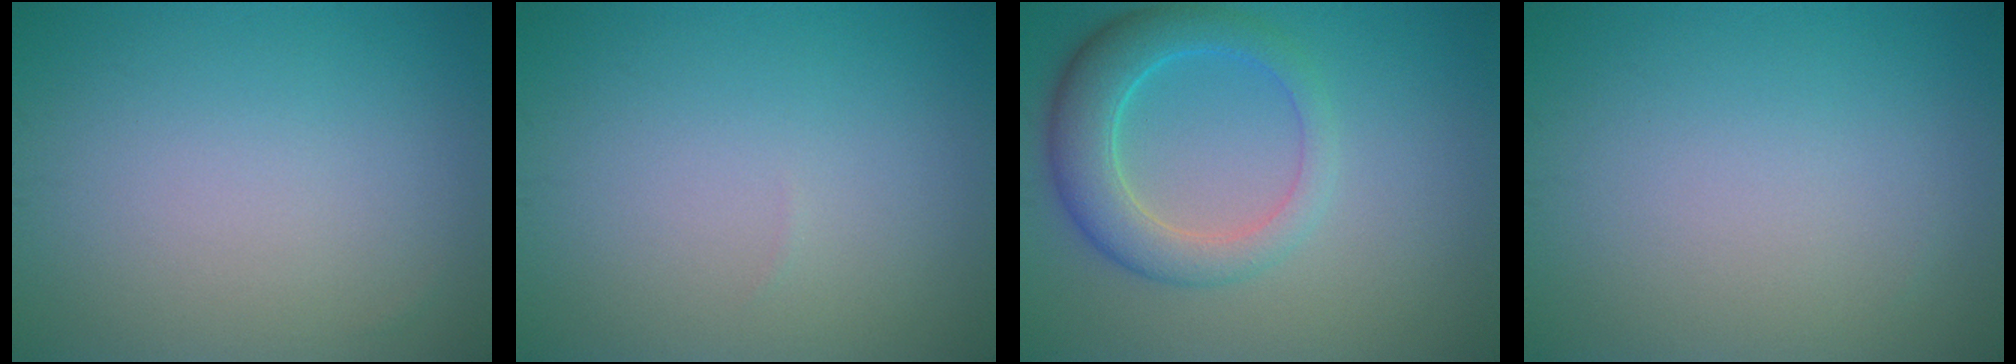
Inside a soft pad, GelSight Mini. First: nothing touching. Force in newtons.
{"total": 0.0}
{"total": 5.1, "press": 5.0, "slide": 0.4}
{"total": 0.0}